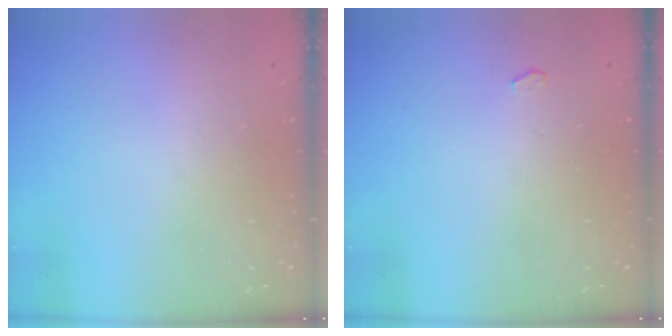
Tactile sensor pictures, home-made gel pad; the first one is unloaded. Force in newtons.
{"total": 3.6, "press": 3.3, "slide": 1.5}